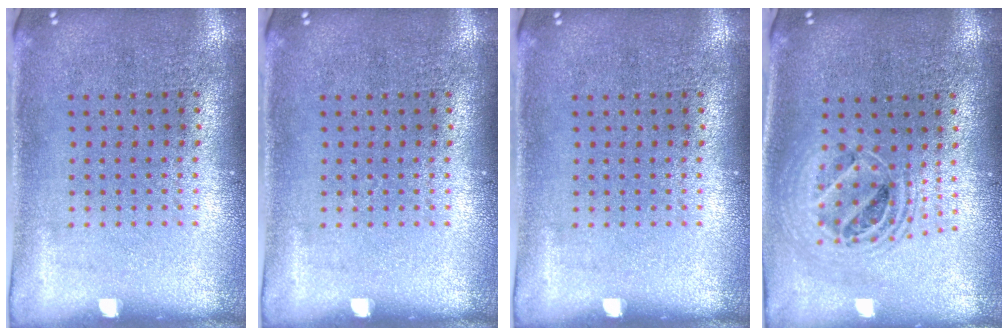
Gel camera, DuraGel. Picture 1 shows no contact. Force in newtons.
{"total": 0.0}
{"total": 0.0}
{"total": 1.8, "press": 1.5, "slide": 1.1}